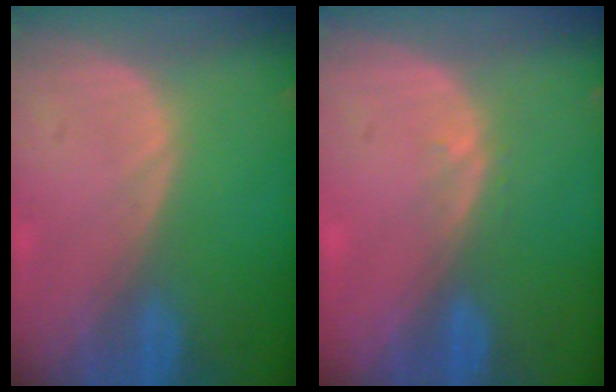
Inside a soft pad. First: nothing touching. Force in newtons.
{"total": 1.0, "press": 0.7, "slide": 0.7}